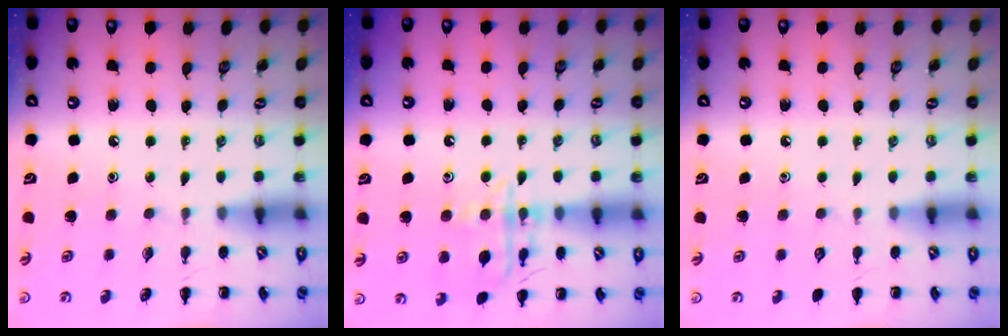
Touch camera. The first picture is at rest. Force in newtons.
{"total": 13.3, "press": 13.2, "slide": 0.9}
{"total": 0.0}